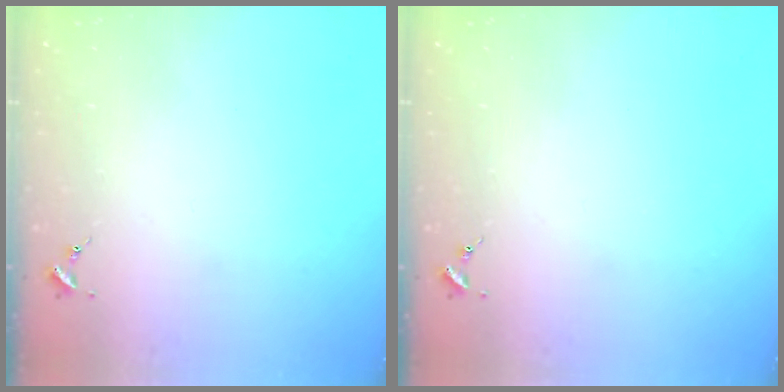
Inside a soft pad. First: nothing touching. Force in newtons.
{"total": 0.0}